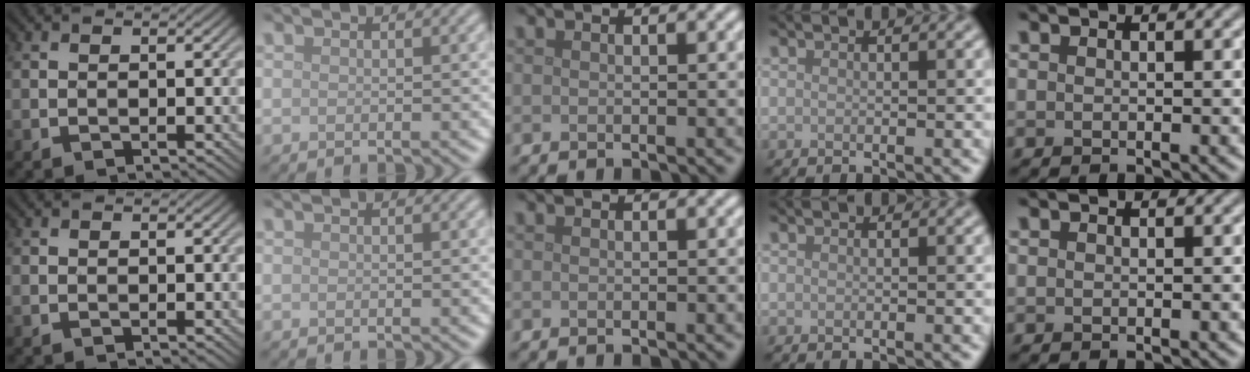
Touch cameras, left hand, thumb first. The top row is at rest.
{}